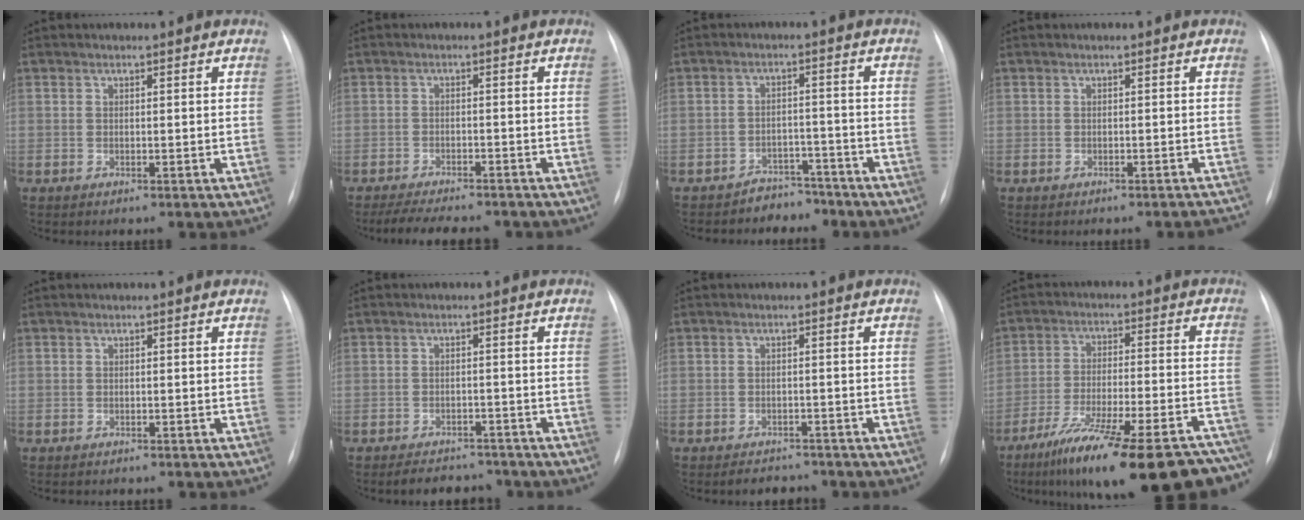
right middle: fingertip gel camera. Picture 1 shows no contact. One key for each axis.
{"total": 9.3, "fx": -8.1, "fy": 2.0, "fz": 4.0, "tx": -0.061, "ty": -0.010, "tz": -0.117}
{"total": 4.4, "fx": -3.8, "fy": 2.2, "fz": -0.4, "tx": 0.008, "ty": 0.007, "tz": -0.056}
{"total": 3.3, "fx": -3.2, "fy": 0.4, "fz": 0.9, "tx": -0.007, "ty": -0.002, "tz": -0.035}
{"total": 0.7, "fx": -0.6, "fy": 0.4, "fz": 0.0, "tx": -0.005, "ty": 0.001, "tz": -0.012}
{"total": 5.8, "fx": -5.1, "fy": 2.3, "fz": 1.2, "tx": -0.012, "ty": 0.003, "tz": -0.069}
{"total": 3.2, "fx": -2.9, "fy": 1.4, "fz": 0.3, "tx": -0.005, "ty": 0.002, "tz": -0.038}
{"total": 26.9, "fx": -21.7, "fy": 3.9, "fz": 15.6, "tx": -0.177, "ty": -0.009, "tz": -0.311}